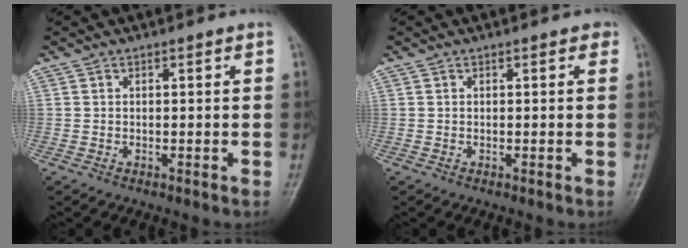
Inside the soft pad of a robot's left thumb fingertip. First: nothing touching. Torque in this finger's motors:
{"motor_torque": [0.22, 0.09, 0.06, -0.18, 0.00]}